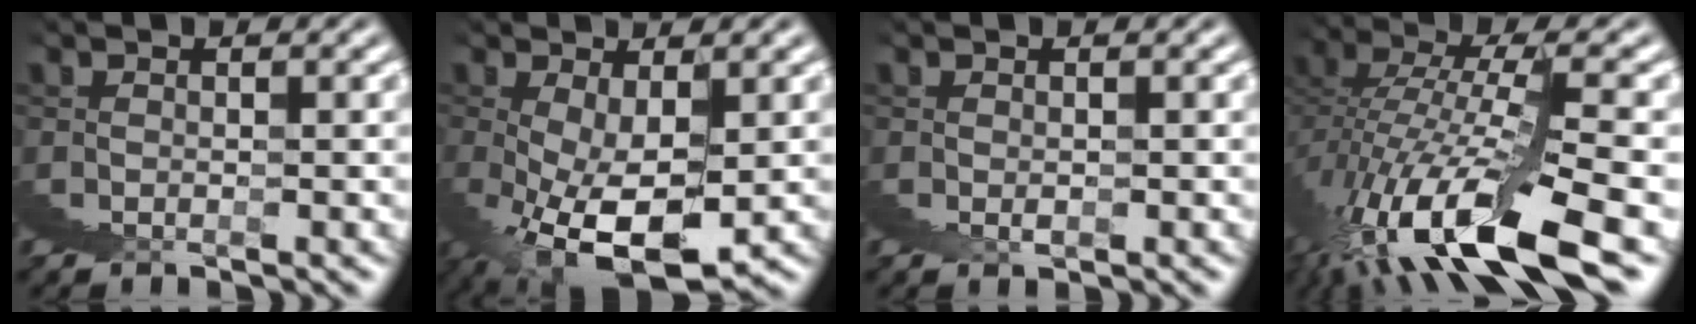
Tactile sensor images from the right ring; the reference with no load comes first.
{"total": 5.5, "force": [-0.9, 1.3, 5.3], "torque": [-0.062, -0.001, -0.007]}
{"total": 0.6, "force": [0.6, -0.1, 0.2], "torque": [0.007, 0.005, 0.007]}
{"total": 6.0, "force": [-2.0, 0.7, 5.6], "torque": [-0.092, 0.000, -0.027]}